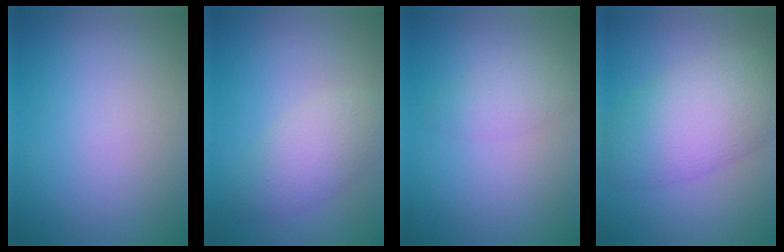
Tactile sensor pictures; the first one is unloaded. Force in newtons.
{"total": 3.5, "press": 3.5, "slide": 0.2}
{"total": 1.8, "press": 1.8, "slide": 0.1}
{"total": 8.9, "press": 8.9, "slide": 0.1}